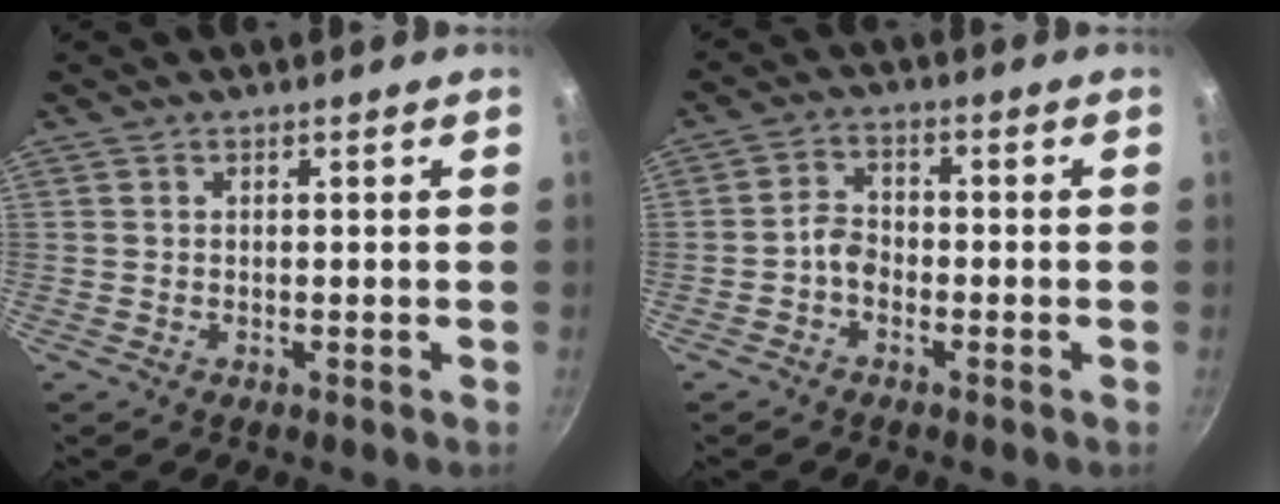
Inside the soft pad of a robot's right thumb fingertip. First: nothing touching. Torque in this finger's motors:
{"motor_torque": [0.66, 0.21, 0.70, -0.11, 0.05]}